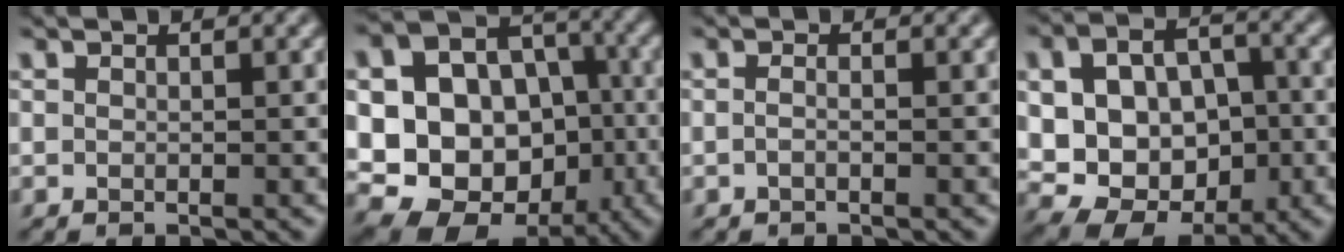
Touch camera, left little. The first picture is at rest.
{"total": 19.0, "force": [-1.8, 16.6, 9.1], "torque": [-0.171, 0.013, -0.028]}
{"total": 0.8, "force": [-0.5, 0.0, 0.6], "torque": [-0.015, 0.000, -0.010]}
{"total": 10.8, "force": [-0.5, 8.3, 7.0], "torque": [-0.116, 0.003, 0.003]}